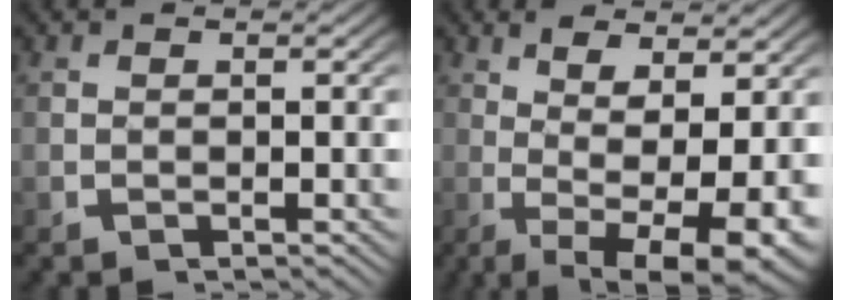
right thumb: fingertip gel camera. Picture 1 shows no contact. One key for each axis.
{"total": 9.4, "fx": -1.5, "fy": 4.5, "fz": 8.1, "tx": -0.134, "ty": -0.045, "tz": 0.001}